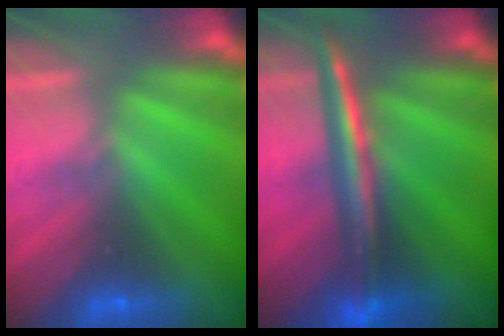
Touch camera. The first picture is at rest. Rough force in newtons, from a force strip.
{"total": 2.9}